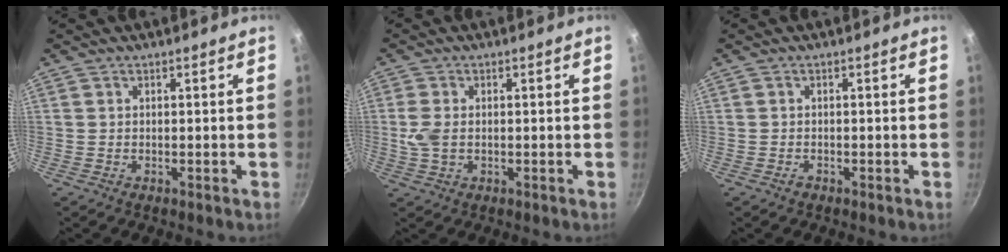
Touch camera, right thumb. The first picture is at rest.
{"total": 4.2, "force": [-0.1, 2.7, 3.3], "torque": [-0.085, 0.002, -0.002]}
{"total": 0.7, "force": [-0.5, 0.4, 0.2], "torque": [-0.002, 0.001, -0.013]}